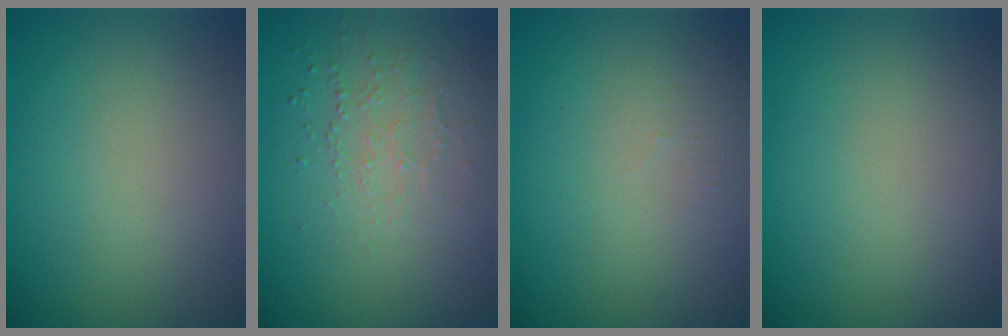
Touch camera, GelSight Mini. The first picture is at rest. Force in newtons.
{"total": 1.5, "press": 1.2, "slide": 0.9}
{"total": 1.3, "press": 1.2, "slide": 0.3}
{"total": 0.0}